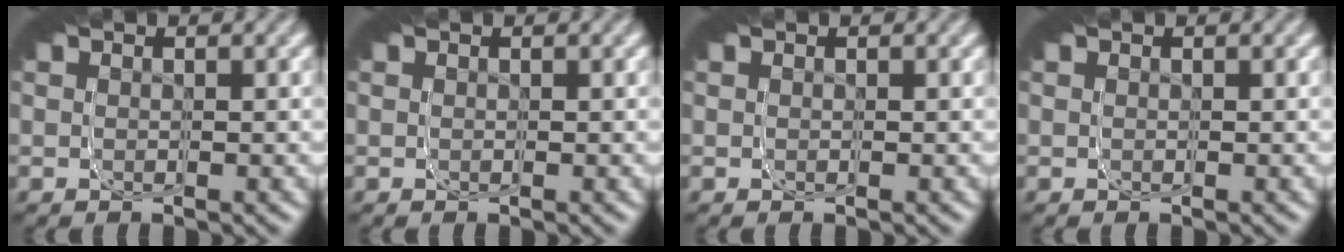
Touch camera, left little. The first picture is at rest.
{"total": 0.0}
{"total": 0.0}
{"total": 0.0}